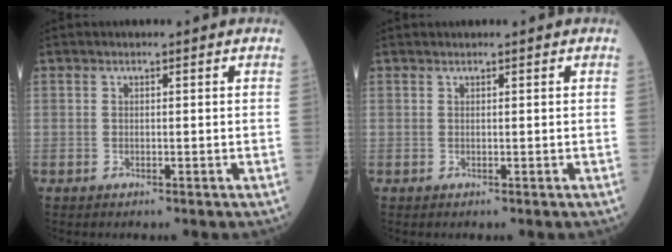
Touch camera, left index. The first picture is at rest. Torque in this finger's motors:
{"motor_torque": [0.18, -0.17, 0.01, 0.00]}